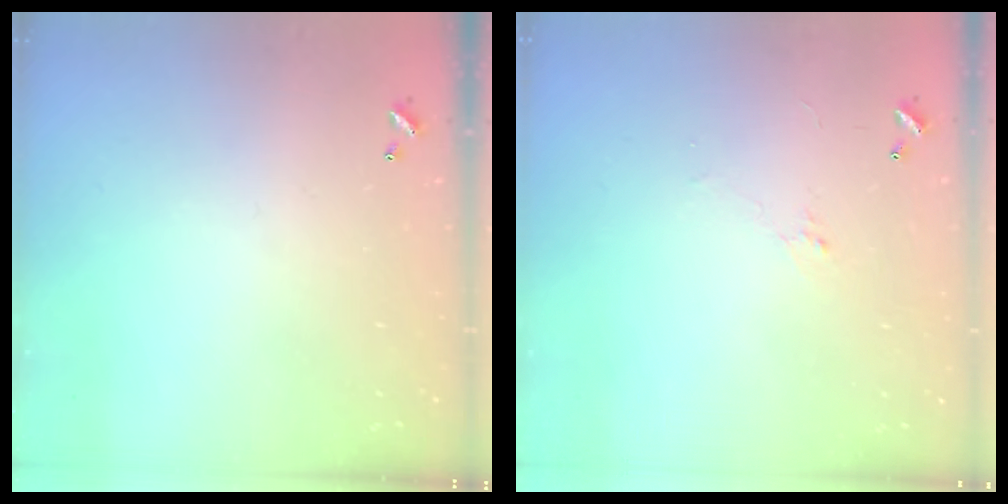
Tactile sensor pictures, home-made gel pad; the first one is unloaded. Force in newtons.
{"total": 0.6, "press": 0.3, "slide": 0.5}